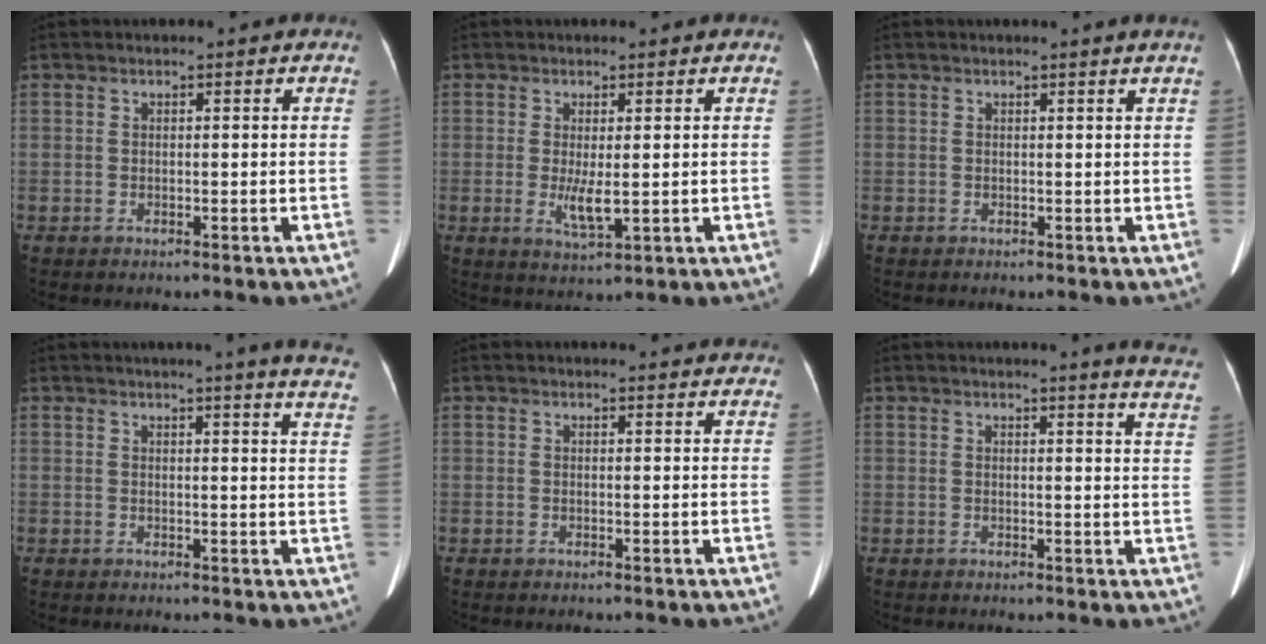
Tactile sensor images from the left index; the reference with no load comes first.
{"total": 3.5, "force": [-0.2, 0.8, 3.4], "torque": [-0.067, -0.012, 0.003]}
{"total": 0.8, "force": [0.7, -0.2, 0.3], "torque": [-0.012, -0.001, 0.008]}
{"total": 12.5, "force": [11.3, -0.6, 5.4], "torque": [-0.061, -0.057, 0.103]}
{"total": 6.7, "force": [6.5, 0.9, 1.5], "torque": [-0.009, 0.003, 0.053]}
{"total": 8.5, "force": [8.1, -1.0, 2.5], "torque": [-0.022, -0.068, 0.061]}